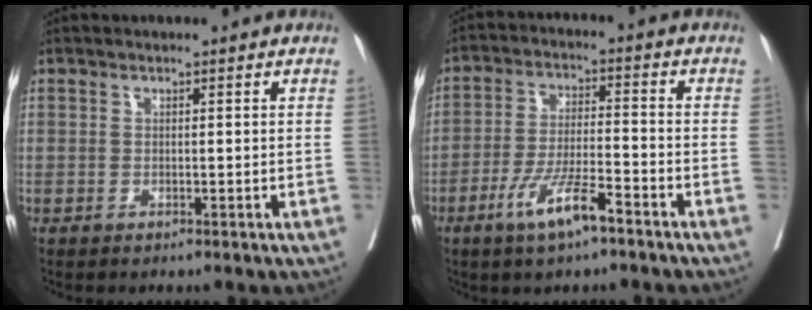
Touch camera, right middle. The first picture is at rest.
{"total": 8.1, "force": [-5.0, 0.9, 6.3], "torque": [-0.125, -0.011, -0.090]}